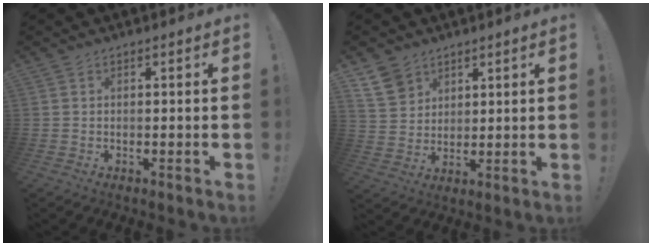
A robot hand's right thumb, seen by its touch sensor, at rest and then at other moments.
{"total": 8.6, "force": [5.7, 6.1, 1.9], "torque": [-0.035, -0.034, 0.117]}